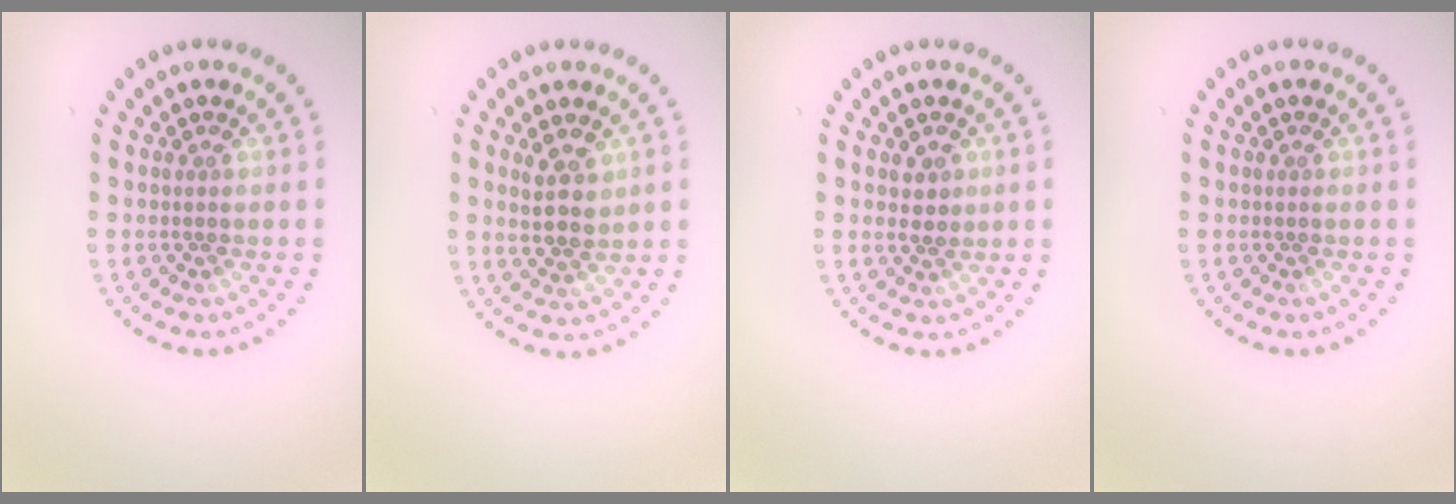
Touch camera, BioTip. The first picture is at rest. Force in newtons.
{"total": 2.8, "press": 2.7, "slide": 0.8}
{"total": 1.9, "press": 1.8, "slide": 0.6}
{"total": 0.0}